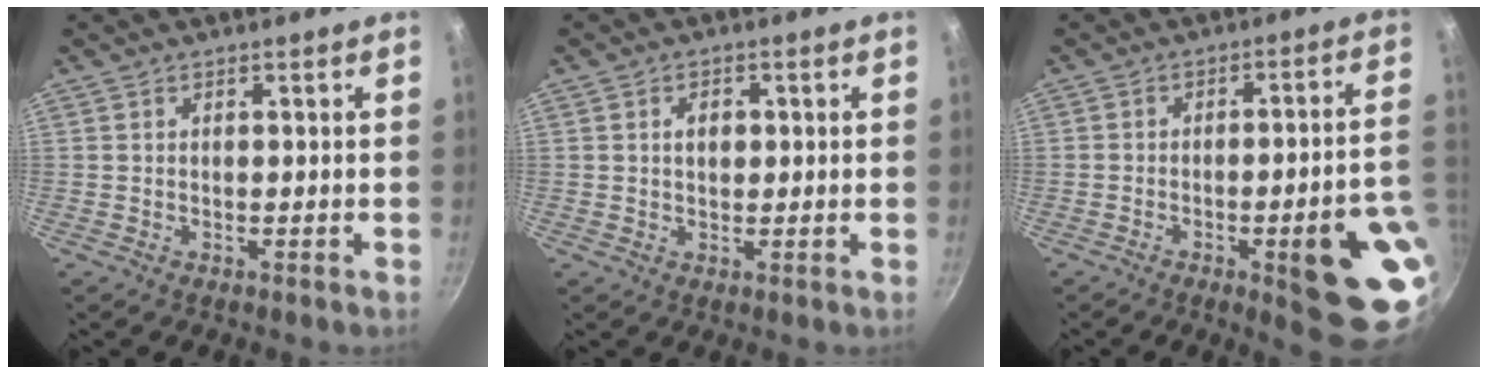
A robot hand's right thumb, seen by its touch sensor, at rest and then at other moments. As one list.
[{"total": 2.9, "force": [0.5, 2.1, 2.0], "torque": [-0.021, 0.004, 0.008]}, {"total": 17.6, "force": [-5.5, 4.6, 16.1], "torque": [-0.159, 0.025, -0.068]}]